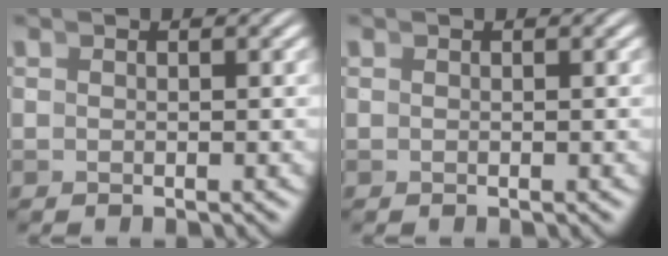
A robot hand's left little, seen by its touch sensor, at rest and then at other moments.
{"total": 0.0}